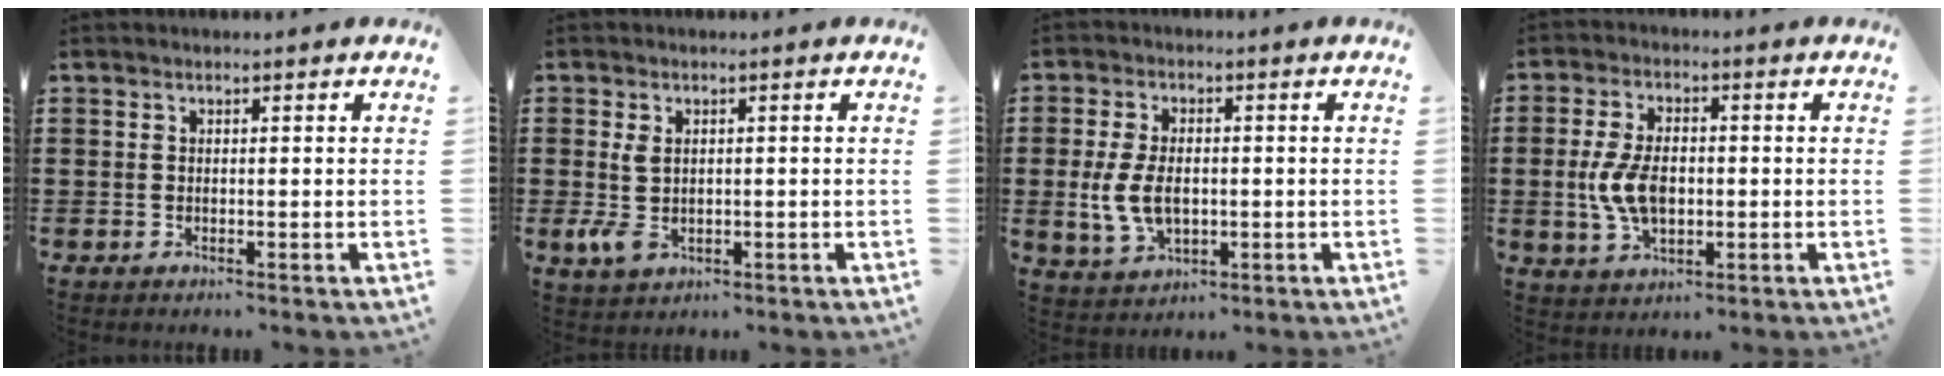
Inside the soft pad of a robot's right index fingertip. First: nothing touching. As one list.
[{"total": 4.1, "force": [-0.2, 2.4, 3.3], "torque": [-0.091, -0.007, -0.009]}, {"total": 6.8, "force": [-0.6, 4.2, 5.3], "torque": [-0.125, 0.000, -0.016]}, {"total": 7.6, "force": [-0.5, 4.2, 6.3], "torque": [-0.152, -0.004, -0.015]}]